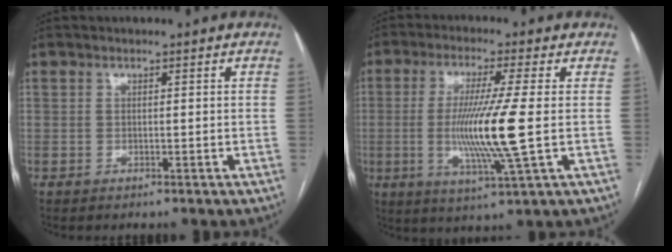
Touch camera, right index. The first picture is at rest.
{"total": 11.5, "force": [-0.9, -1.0, 11.4], "torque": [-0.229, -0.021, -0.019]}